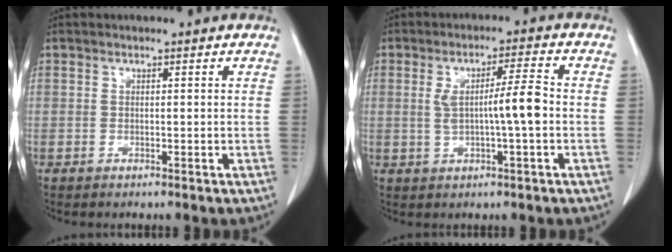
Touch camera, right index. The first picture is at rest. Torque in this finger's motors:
{"motor_torque": [0.62, -0.12, 0.25, 0.07]}